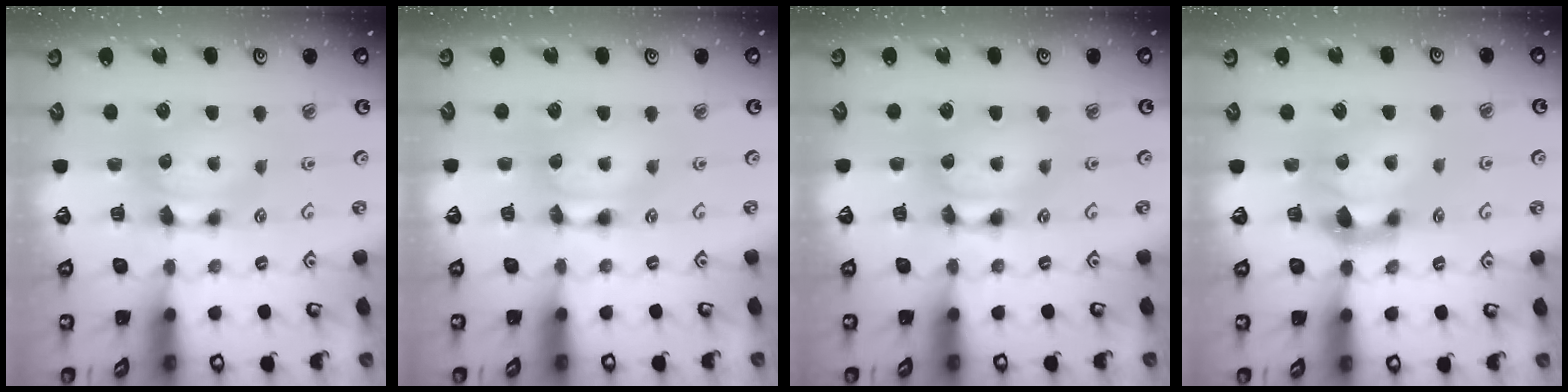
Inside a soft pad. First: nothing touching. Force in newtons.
{"total": 1.6, "press": 1.6, "slide": 0.1}
{"total": 1.7, "press": 1.7, "slide": 0.2}
{"total": 2.6, "press": 2.0, "slide": 1.7}